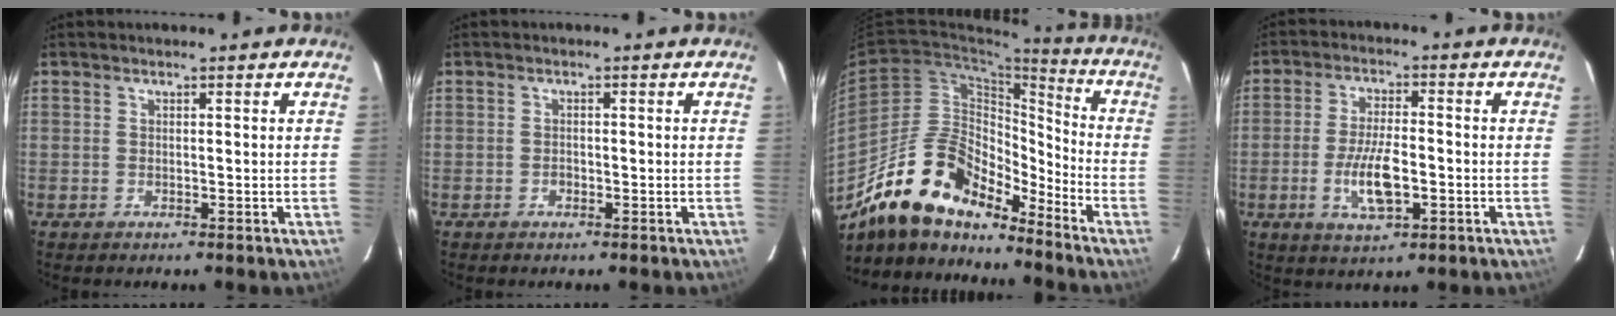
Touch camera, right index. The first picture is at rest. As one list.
[{"total": 0.9, "force": [-0.5, 0.6, 0.5], "torque": [-0.010, 0.002, -0.007]}, {"total": 17.2, "force": [-14.2, 6.0, 7.5], "torque": [-0.130, 0.031, -0.258]}, {"total": 8.0, "force": [-2.2, 2.3, 7.3], "torque": [-0.144, -0.003, -0.037]}]